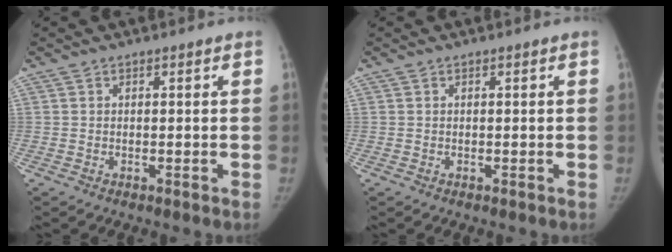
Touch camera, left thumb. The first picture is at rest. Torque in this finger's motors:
{"motor_torque": [0.01, 0.00, 0.19, -0.19, 0.00]}